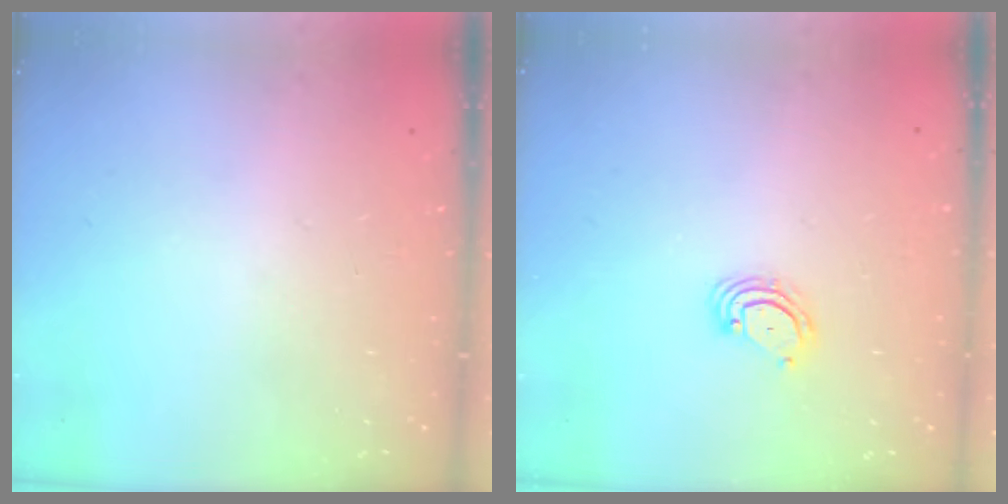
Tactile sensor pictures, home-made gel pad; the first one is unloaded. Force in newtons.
{"total": 4.5, "press": 4.5, "slide": 0.3}